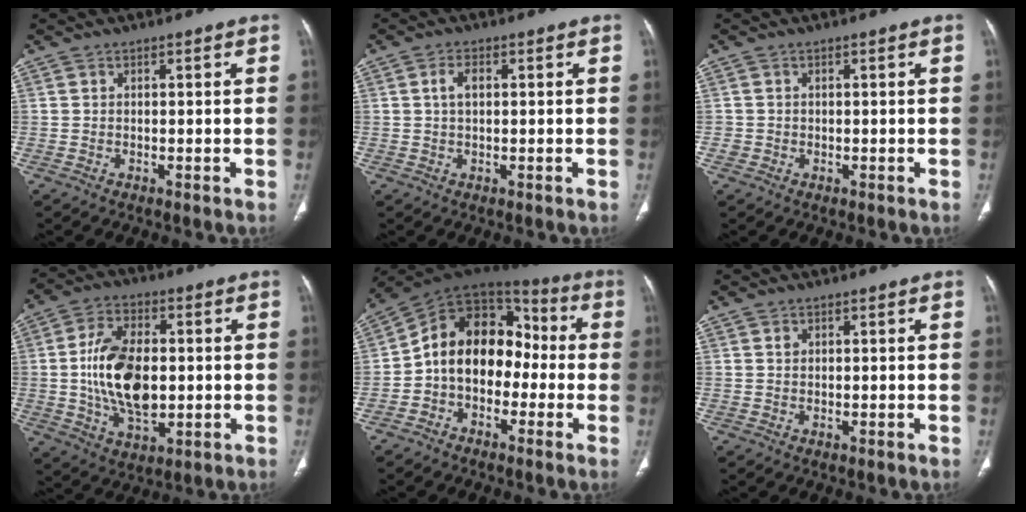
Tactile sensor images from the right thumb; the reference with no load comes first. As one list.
[{"total": 2.8, "force": [0.5, 1.5, 2.3], "torque": [-0.045, 0.008, 0.009]}, {"total": 1.1, "force": [-0.2, 1.1, 0.0], "torque": [0.006, 0.006, -0.005]}, {"total": 15.2, "force": [-0.1, 8.9, 12.3], "torque": [-0.211, 0.002, 0.002]}, {"total": 15.1, "force": [-2.1, 11.0, 10.1], "torque": [-0.126, 0.063, -0.050]}, {"total": 0.8, "force": [0.3, 0.7, 0.3], "torque": [-0.003, 0.000, 0.007]}]